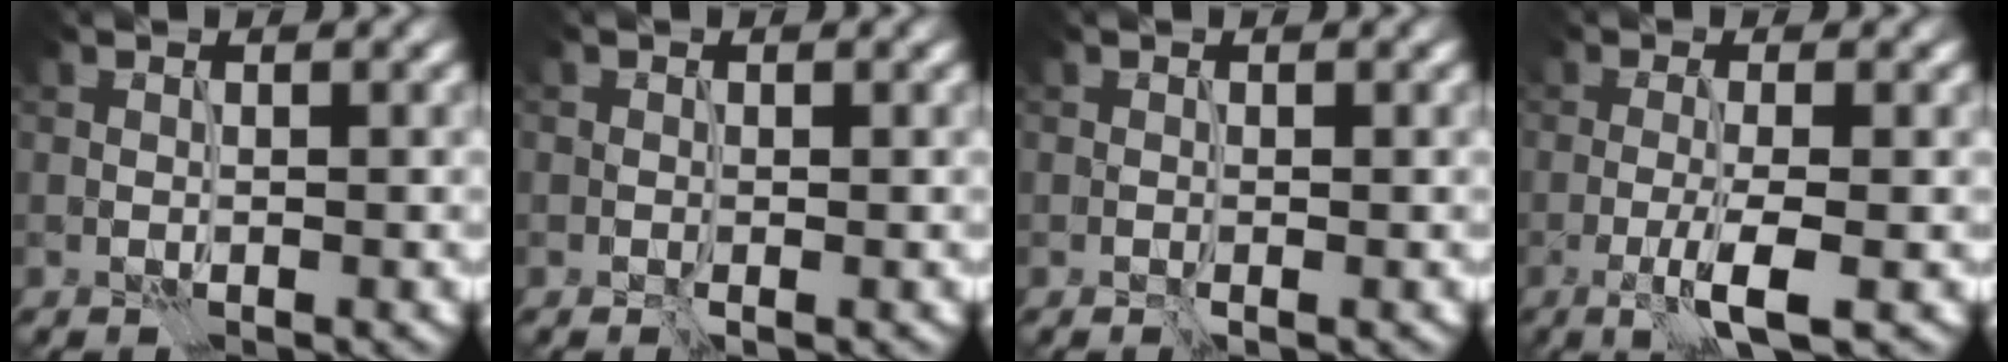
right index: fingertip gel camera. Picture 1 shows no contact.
{"total": 0.0}
{"total": 0.0}
{"total": 3.7, "force": [-1.4, 0.5, 3.4], "torque": [-0.061, -0.004, -0.029]}